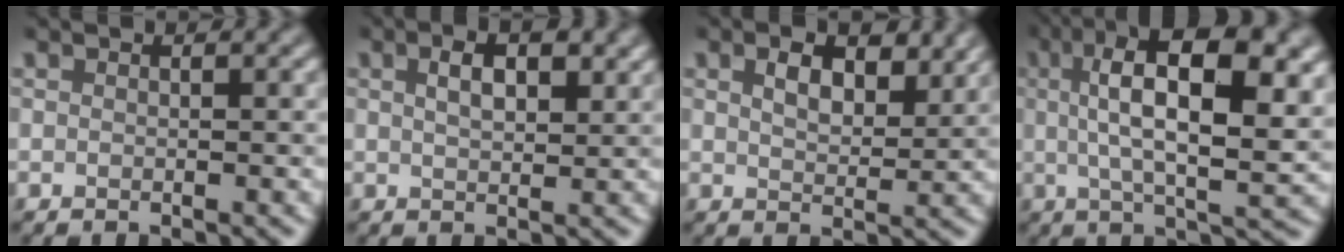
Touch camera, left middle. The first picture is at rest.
{"total": 3.4, "force": [1.4, 1.6, 2.7], "torque": [-0.048, 0.007, 0.025]}
{"total": 3.9, "force": [2.0, 2.0, 2.6], "torque": [-0.051, 0.001, 0.034]}
{"total": 12.4, "force": [3.1, 4.3, 11.2], "torque": [-0.176, 0.008, 0.046]}